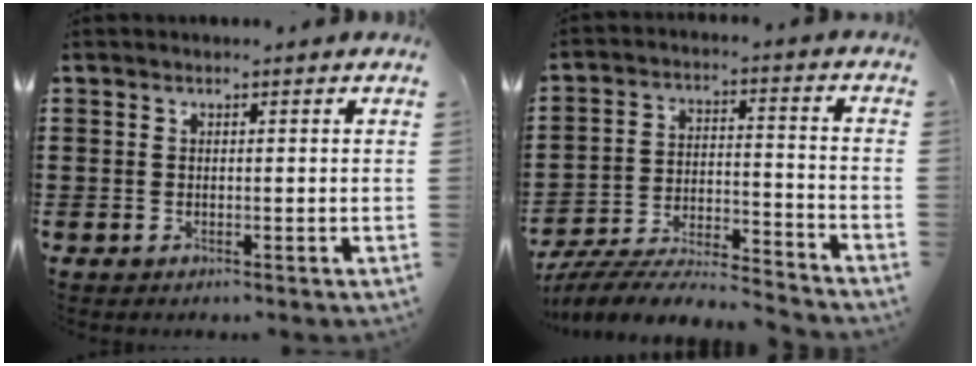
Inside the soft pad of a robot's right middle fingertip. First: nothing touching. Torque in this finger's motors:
{"motor_torque": [2.14, 0.00, 0.19, 0.13]}